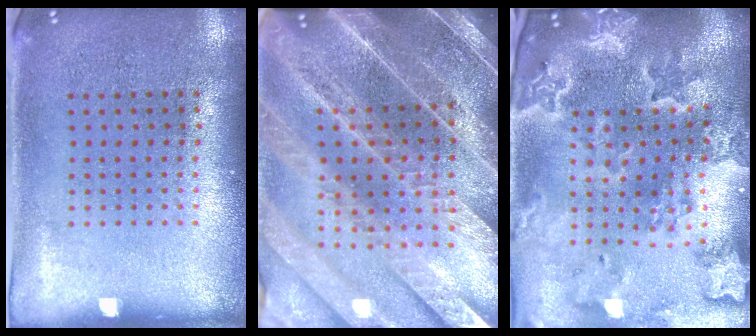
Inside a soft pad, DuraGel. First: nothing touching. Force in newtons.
{"total": 4.4, "press": 4.0, "slide": 2.0}
{"total": 3.6, "press": 3.2, "slide": 1.8}